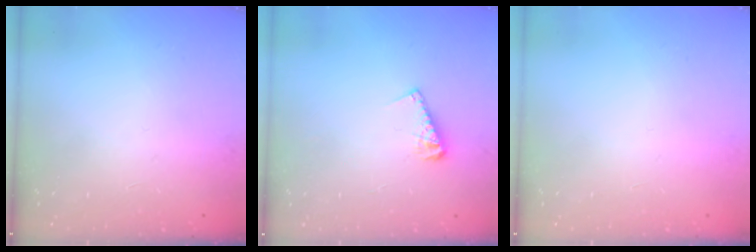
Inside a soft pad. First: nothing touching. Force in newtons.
{"total": 6.1, "press": 6.1, "slide": 0.2}
{"total": 0.0}